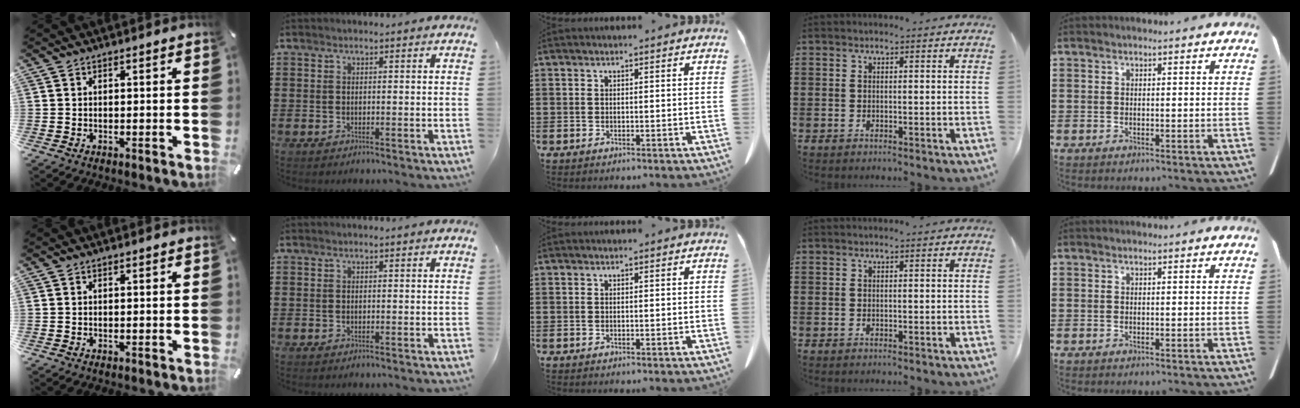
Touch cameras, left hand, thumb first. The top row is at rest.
{}